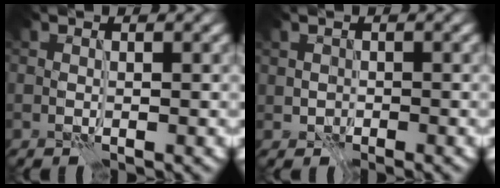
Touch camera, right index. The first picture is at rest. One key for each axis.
{"total": 0.8, "fx": 0.1, "fy": 0.8, "fz": 0.1, "tx": -0.002, "ty": -0.002, "tz": 0.003}